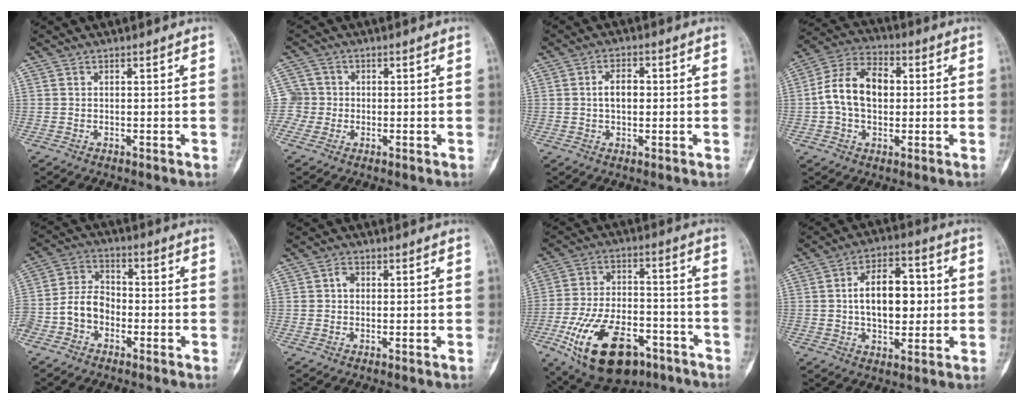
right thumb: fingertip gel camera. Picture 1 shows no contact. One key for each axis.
{"total": 4.1, "fx": -0.6, "fy": 4.0, "fz": -0.1, "tx": 0.030, "ty": 0.012, "tz": -0.021}
{"total": 4.3, "fx": 0.2, "fy": 2.6, "fz": 3.4, "tx": -0.053, "ty": 0.010, "tz": 0.000}
{"total": 12.5, "fx": 0.5, "fy": 8.4, "fz": 9.2, "tx": -0.155, "ty": 0.029, "tz": 0.000}
{"total": 10.6, "fx": -3.7, "fy": 8.1, "fz": 5.8, "tx": -0.105, "ty": 0.040, "tz": -0.076}
{"total": 2.0, "fx": 0.3, "fy": 1.6, "fz": 1.2, "tx": -0.014, "ty": 0.006, "tz": 0.001}
{"total": 21.7, "fx": -10.7, "fy": 11.7, "fz": 14.9, "tx": -0.267, "ty": 0.047, "tz": -0.166}
{"total": 13.9, "fx": 0.8, "fy": 8.2, "fz": 11.2, "tx": -0.145, "ty": 0.019, "tz": 0.011}